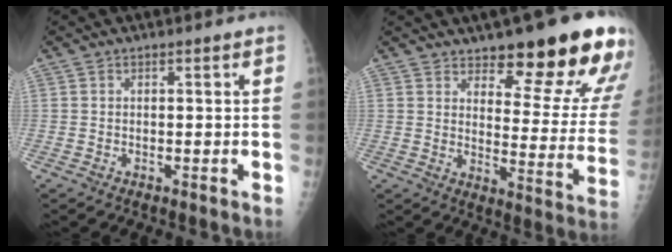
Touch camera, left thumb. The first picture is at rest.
{"total": 19.7, "force": [13.6, 6.0, 12.9], "torque": [-0.119, -0.088, 0.177]}